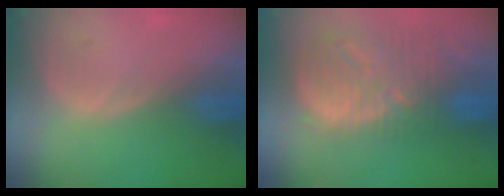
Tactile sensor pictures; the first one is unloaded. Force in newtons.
{"total": 13.4, "press": 11.6, "slide": 6.8}